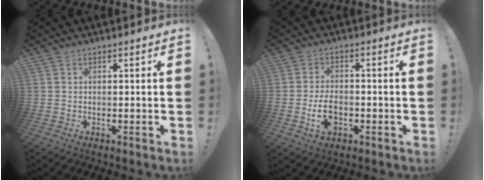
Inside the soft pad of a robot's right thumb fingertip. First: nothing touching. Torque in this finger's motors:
{"motor_torque": [0.35, -0.06, 0.17, 0.16, 0.20]}